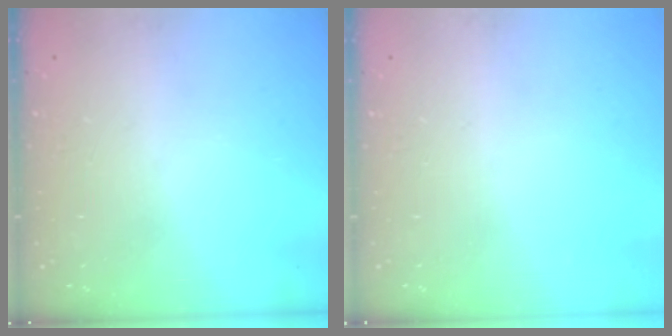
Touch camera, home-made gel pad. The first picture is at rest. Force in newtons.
{"total": 0.0}